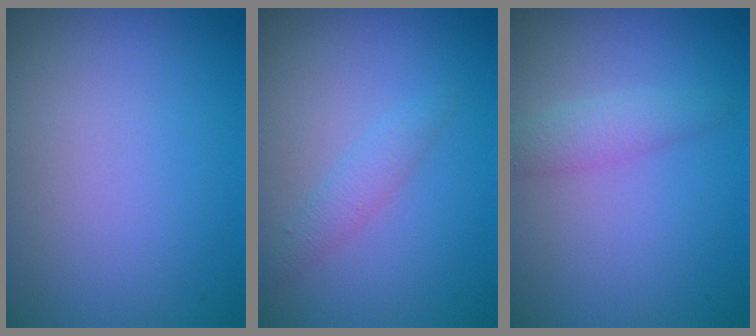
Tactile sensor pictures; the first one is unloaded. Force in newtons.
{"total": 1.4, "press": 1.4, "slide": 0.1}
{"total": 1.8, "press": 1.8, "slide": 0.1}